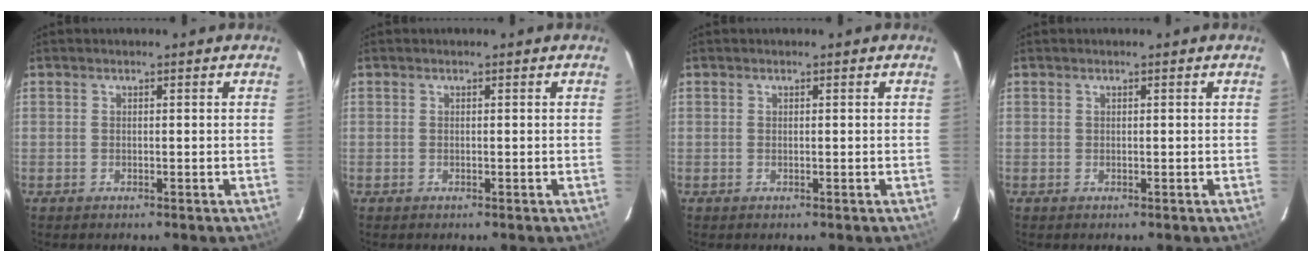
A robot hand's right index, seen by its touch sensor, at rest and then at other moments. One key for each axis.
{"total": 0.0}
{"total": 0.0}
{"total": 0.0}